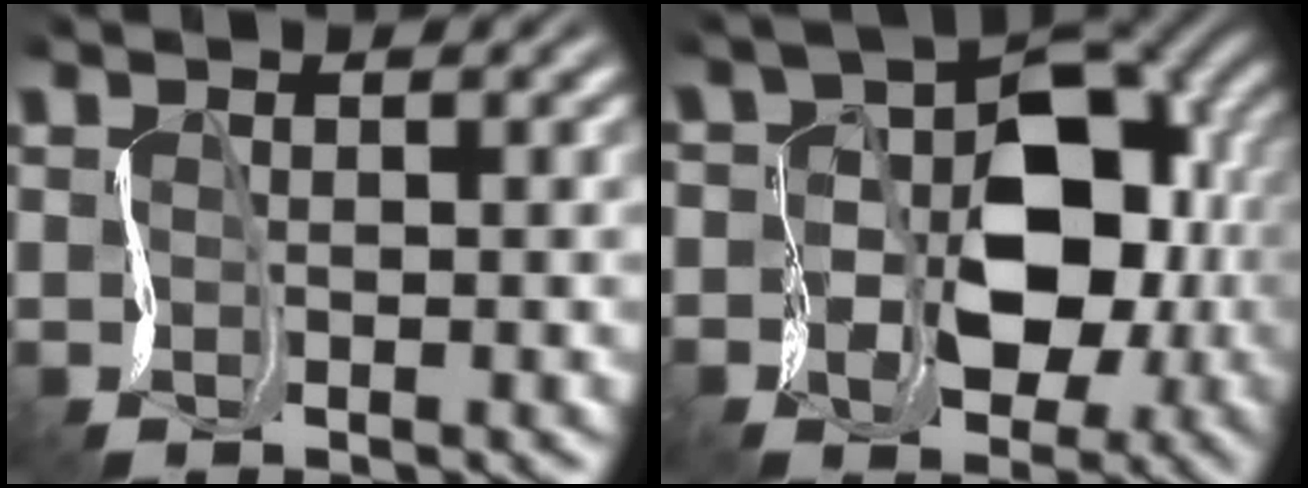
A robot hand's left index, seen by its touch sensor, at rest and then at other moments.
{"total": 8.4, "force": [-0.9, 5.9, 5.9], "torque": [-0.092, -0.003, -0.007]}